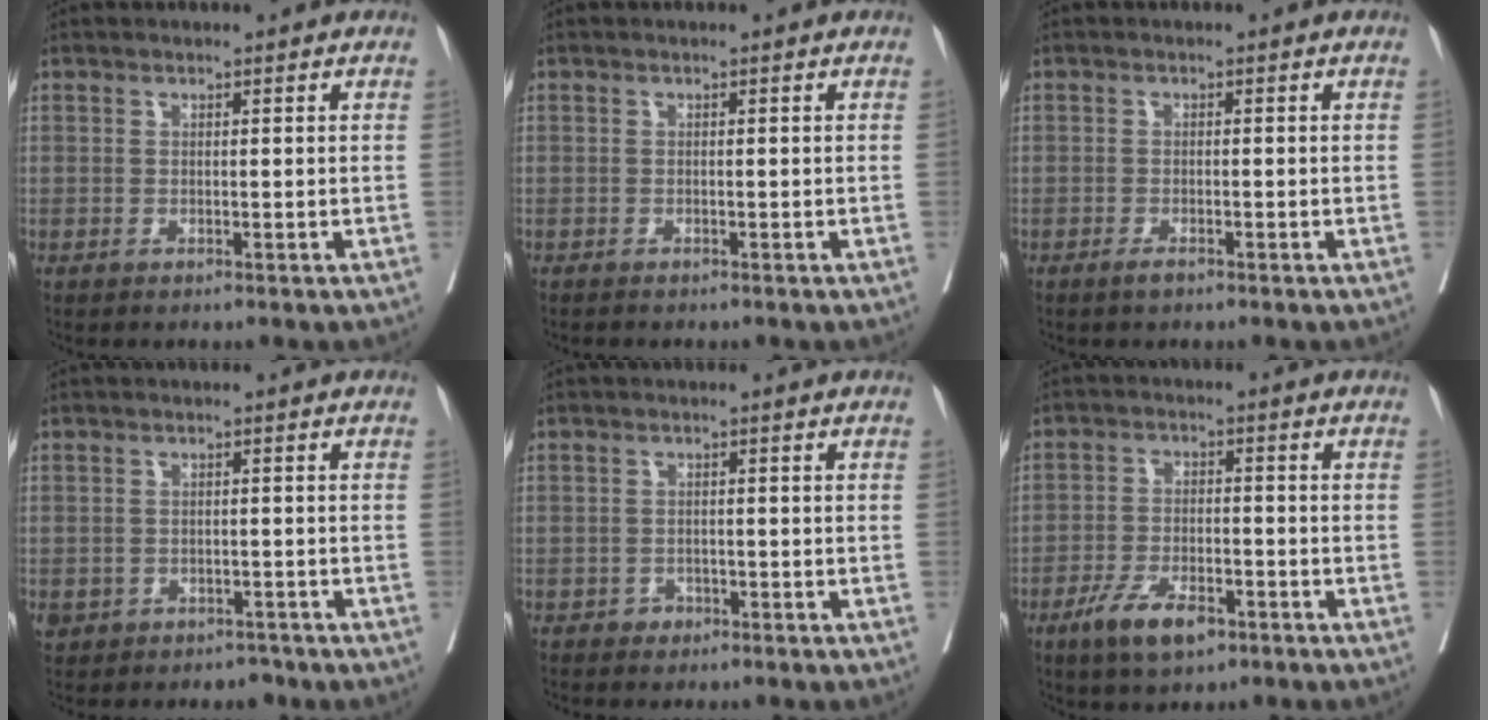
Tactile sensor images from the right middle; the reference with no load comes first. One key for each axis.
{"total": 1.0, "fx": -0.9, "fy": 0.3, "fz": 0.3, "tx": -0.007, "ty": -0.002, "tz": -0.012}
{"total": 1.3, "fx": -0.9, "fy": 0.3, "fz": 0.8, "tx": -0.015, "ty": -0.001, "tz": -0.015}
{"total": 3.3, "fx": -2.1, "fy": 2.5, "fz": 0.3, "tx": 0.001, "ty": 0.013, "tz": -0.028}
{"total": 1.3, "fx": -0.8, "fy": 1.0, "fz": 0.2, "tx": 0.001, "ty": 0.005, "tz": -0.015}
{"total": 7.2, "fx": -4.3, "fy": 3.0, "fz": 4.9, "tx": -0.095, "ty": -0.004, "tz": -0.072}